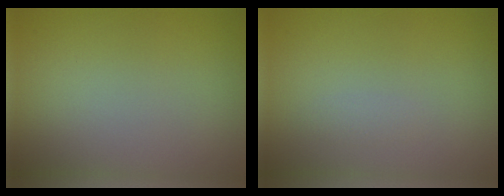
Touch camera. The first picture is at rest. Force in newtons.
{"total": 0.6, "press": 0.6, "slide": 0.0}